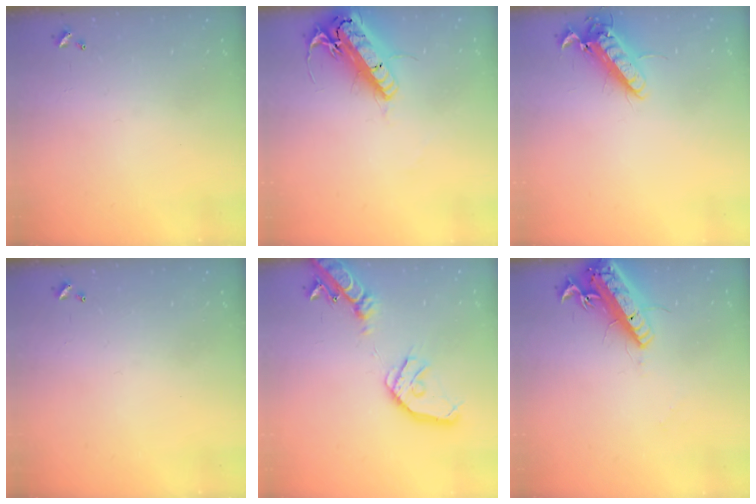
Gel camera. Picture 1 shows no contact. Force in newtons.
{"total": 20.0, "press": 19.6, "slide": 4.1}
{"total": 12.5, "press": 12.3, "slide": 2.1}
{"total": 0.0}
{"total": 18.8, "press": 18.6, "slide": 3.0}
{"total": 17.2, "press": 16.8, "slide": 3.6}